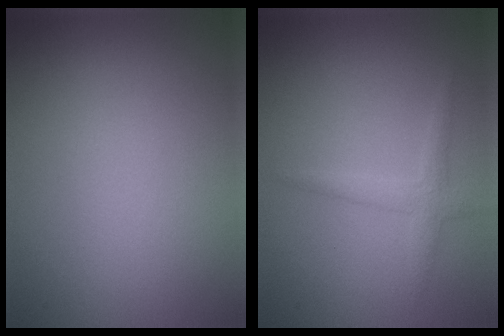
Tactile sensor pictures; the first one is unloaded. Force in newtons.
{"total": 1.8, "press": 1.8, "slide": 0.0}